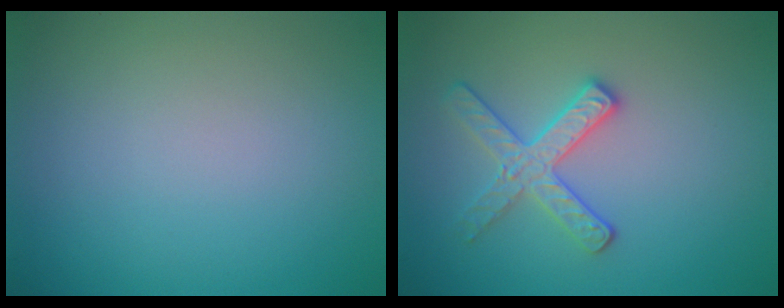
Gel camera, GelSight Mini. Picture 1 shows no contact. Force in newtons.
{"total": 2.8, "press": 2.7, "slide": 0.6}